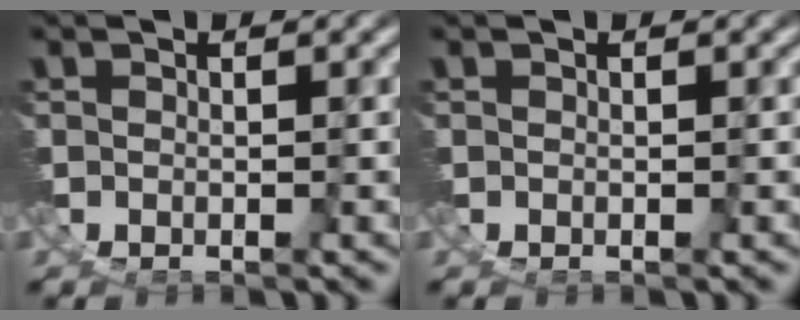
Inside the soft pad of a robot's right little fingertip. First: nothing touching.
{"total": 0.0}